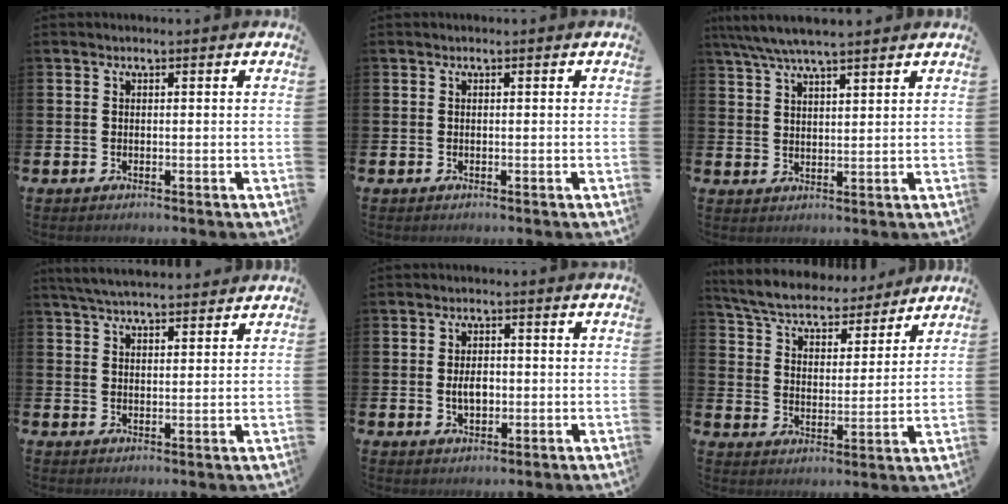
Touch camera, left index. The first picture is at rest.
{"total": 0.0}
{"total": 5.8, "force": [5.3, 0.5, 2.3], "torque": [-0.067, -0.012, 0.098]}
{"total": 4.8, "force": [4.6, 0.5, 1.0], "torque": [-0.039, -0.013, 0.087]}
{"total": 3.1, "force": [-0.2, 1.9, 2.4], "torque": [-0.031, -0.001, -0.008]}
{"total": 6.4, "force": [6.0, 1.6, 1.3], "torque": [-0.063, -0.044, 0.103]}